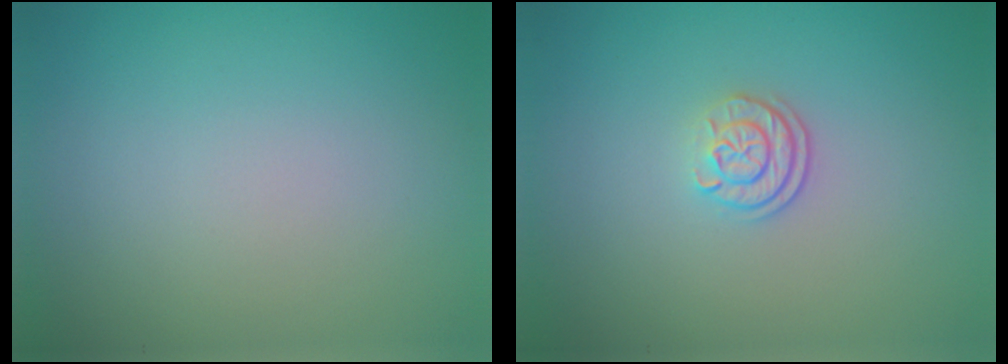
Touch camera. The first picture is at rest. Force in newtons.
{"total": 2.3, "press": 1.7, "slide": 1.5}